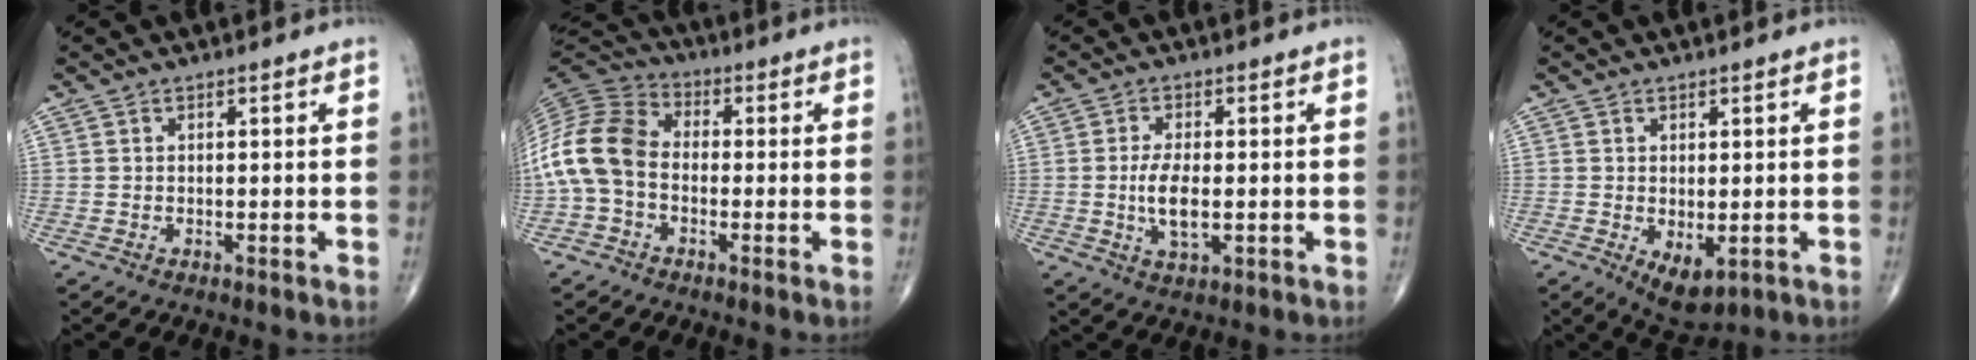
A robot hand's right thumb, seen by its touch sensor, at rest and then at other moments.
{"total": 12.8, "force": [-2.0, 9.1, 8.8], "torque": [-0.177, 0.032, -0.053]}
{"total": 6.1, "force": [-0.7, 2.7, 5.4], "torque": [-0.109, -0.007, -0.011]}
{"total": 5.5, "force": [-1.3, 2.9, 4.5], "torque": [-0.064, -0.012, -0.007]}